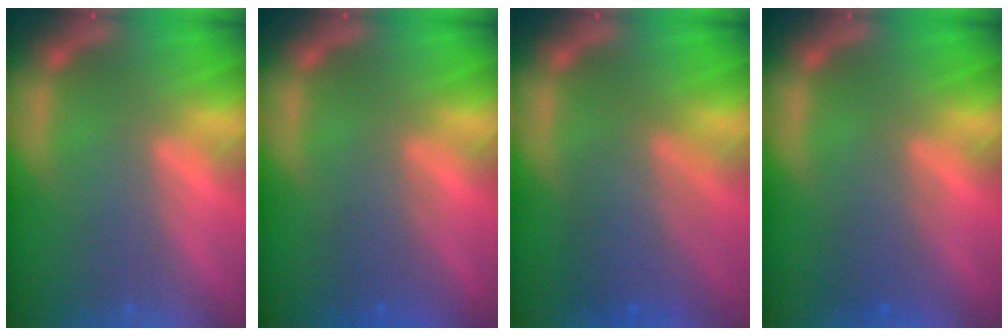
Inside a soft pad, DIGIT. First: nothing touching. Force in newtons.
{"total": 2.4}
{"total": 5.5}
{"total": 2.4}